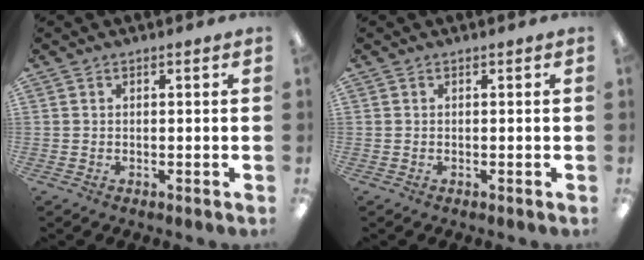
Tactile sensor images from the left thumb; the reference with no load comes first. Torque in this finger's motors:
{"motor_torque": [0.02, -0.02, 0.11, -0.11, 0.00]}